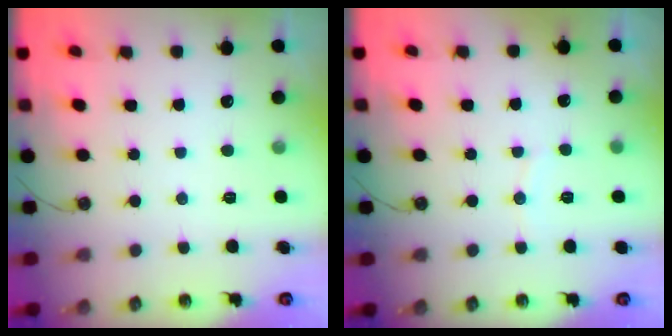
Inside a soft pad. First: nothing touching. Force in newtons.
{"total": 2.8, "press": 2.8, "slide": 0.3}